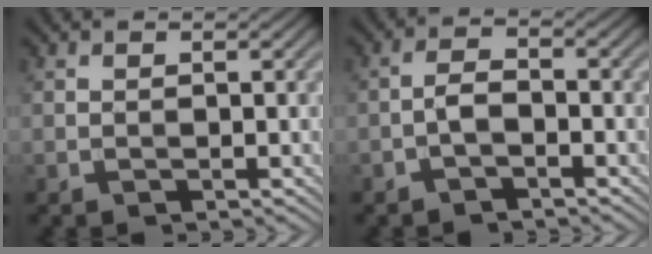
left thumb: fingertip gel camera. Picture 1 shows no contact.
{"total": 2.3, "force": [-1.3, 0.9, 1.7], "torque": [-0.031, 0.007, -0.033]}